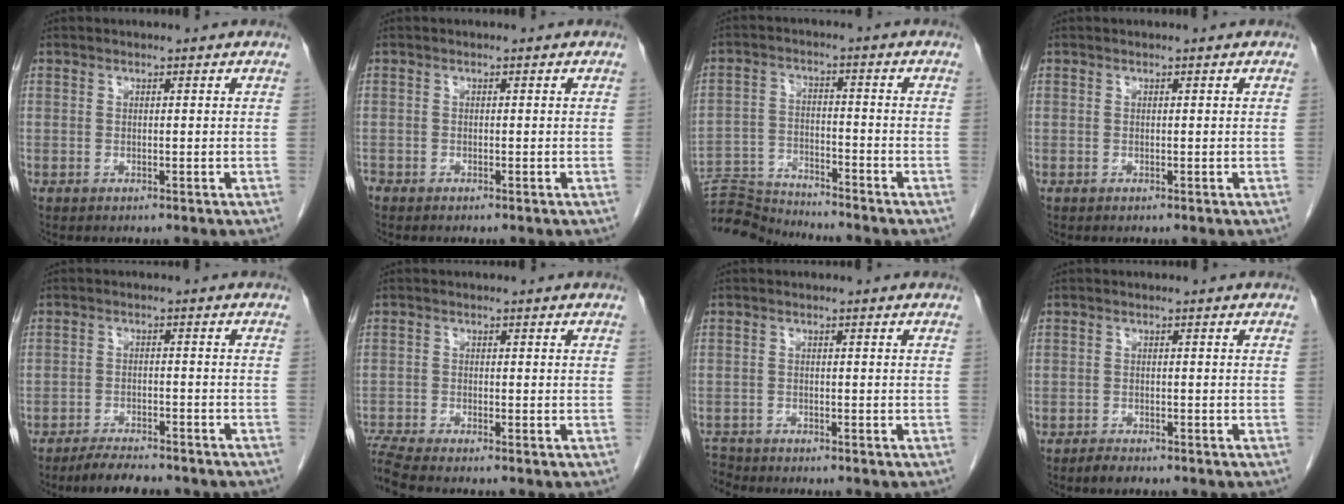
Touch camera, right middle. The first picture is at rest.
{"total": 0.6, "force": [-0.5, 0.2, 0.1], "torque": [-0.004, 0.000, -0.012]}
{"total": 8.7, "force": [-8.7, -0.4, 0.0], "torque": [-0.001, 0.000, -0.159]}
{"total": 0.0}
{"total": 7.1, "force": [-6.2, 1.6, 3.1], "torque": [-0.047, -0.010, -0.093]}
{"total": 4.2, "force": [-3.8, -1.0, 1.3], "torque": [-0.034, -0.014, -0.075]}
{"total": 2.5, "force": [-2.5, 0.3, -0.6], "torque": [0.011, -0.012, -0.045]}
{"total": 1.9, "force": [-1.6, 0.5, 0.9], "torque": [-0.022, -0.003, -0.024]}